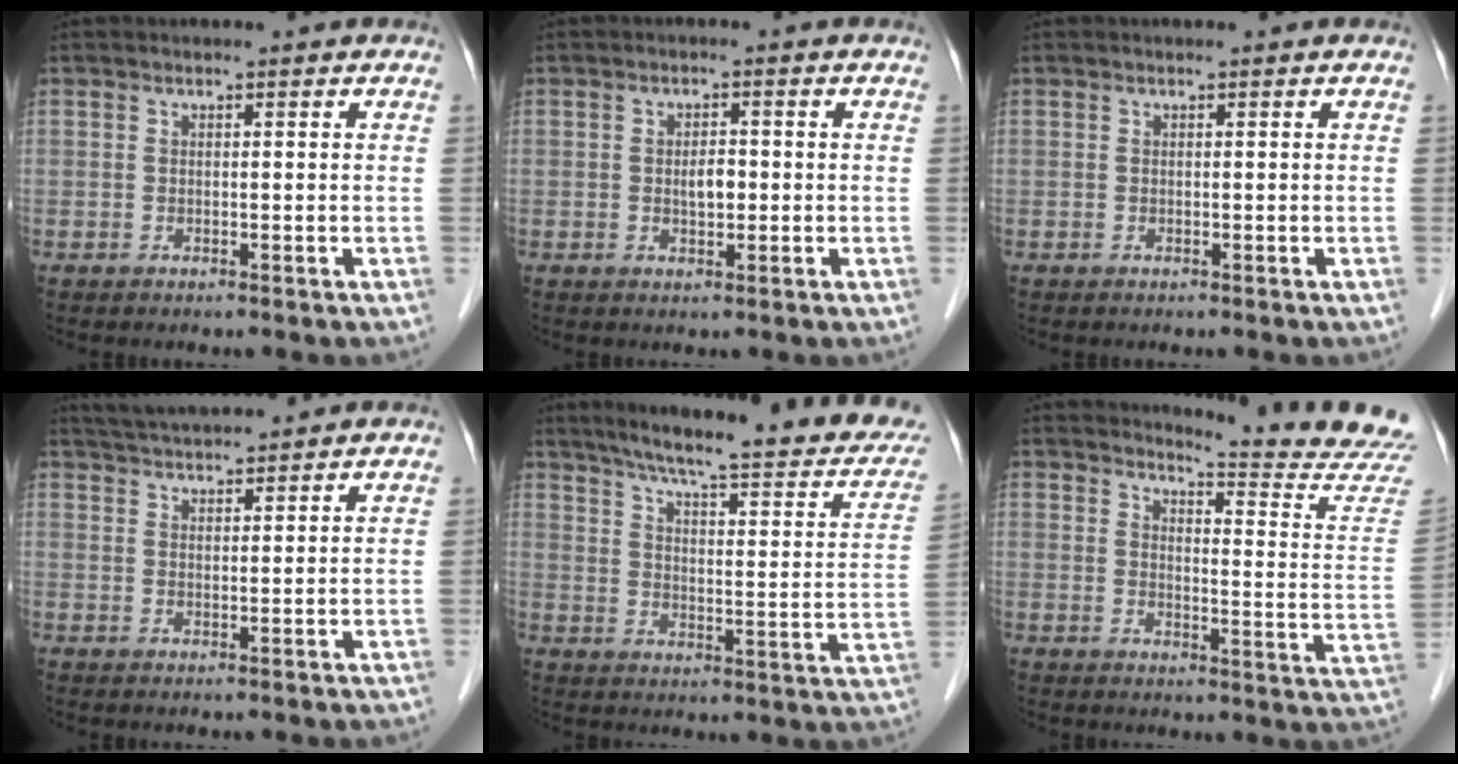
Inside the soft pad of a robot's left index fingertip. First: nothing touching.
{"total": 2.5, "force": [-0.2, 1.2, 2.2], "torque": [-0.038, 0.002, -0.002]}
{"total": 0.0}
{"total": 7.9, "force": [7.4, 0.4, 2.6], "torque": [-0.050, 0.032, 0.119]}
{"total": 24.4, "force": [20.5, 2.6, 12.8], "torque": [-0.179, -0.032, 0.258]}
{"total": 14.2, "force": [14.0, -1.7, 1.4], "torque": [-0.017, -0.130, 0.148]}